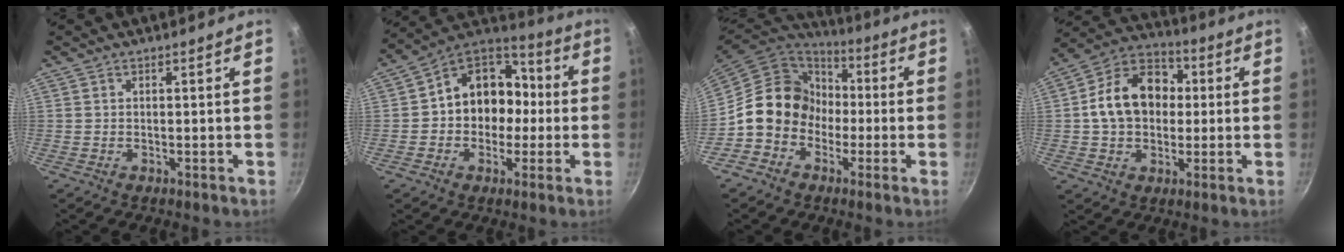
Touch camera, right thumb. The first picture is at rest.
{"total": 14.5, "force": [-0.8, 12.2, 7.9], "torque": [-0.068, 0.049, -0.029]}
{"total": 14.1, "force": [-2.0, 12.4, 6.5], "torque": [-0.060, 0.047, -0.044]}
{"total": 15.4, "force": [1.2, 11.8, 9.8], "torque": [-0.133, 0.032, 0.005]}